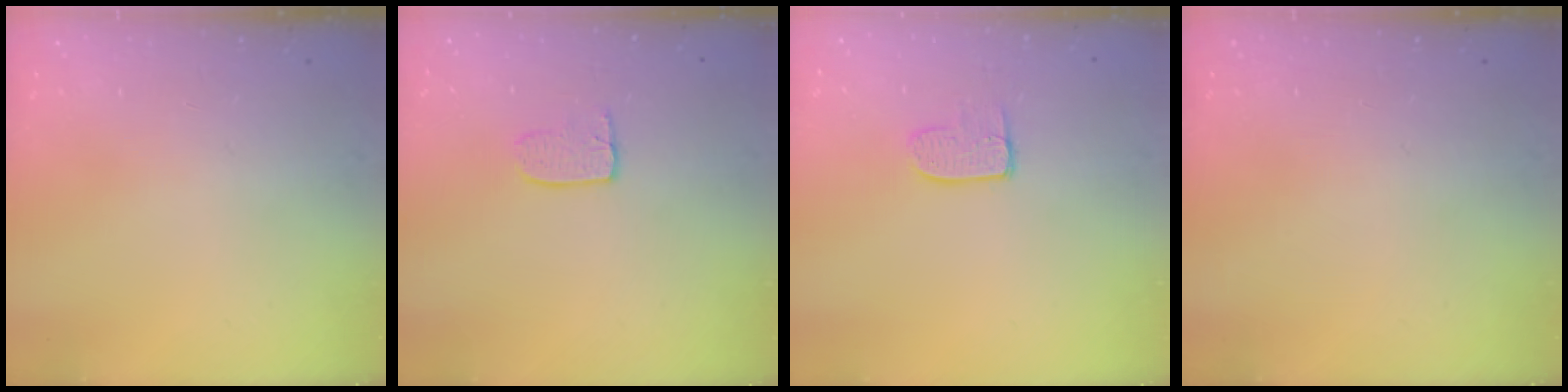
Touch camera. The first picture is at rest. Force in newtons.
{"total": 4.9, "press": 4.9, "slide": 0.3}
{"total": 6.8, "press": 6.7, "slide": 0.4}
{"total": 0.0}